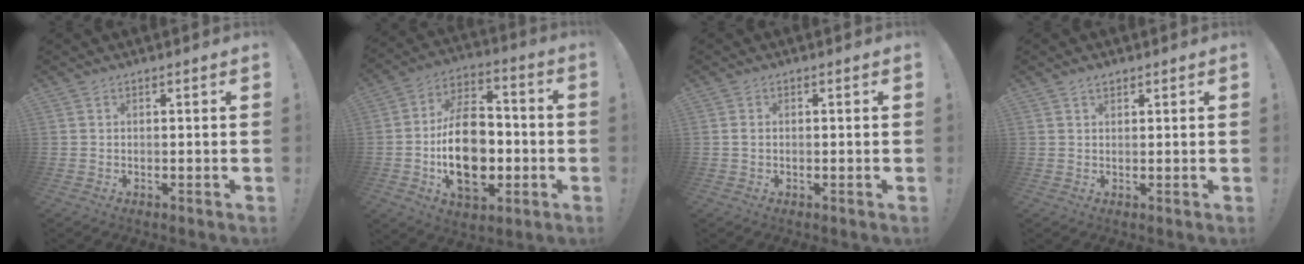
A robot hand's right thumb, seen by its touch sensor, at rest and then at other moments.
{"total": 21.0, "force": [-3.7, 13.4, 15.8], "torque": [-0.266, 0.015, -0.055]}
{"total": 1.1, "force": [0.0, 0.7, 0.9], "torque": [-0.018, 0.004, 0.000]}
{"total": 1.5, "force": [1.1, 0.7, 0.7], "torque": [-0.012, -0.001, 0.020]}